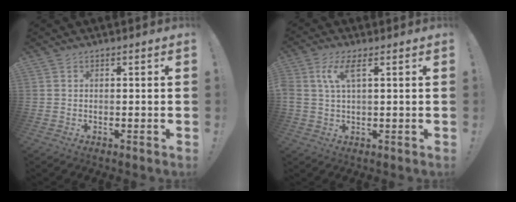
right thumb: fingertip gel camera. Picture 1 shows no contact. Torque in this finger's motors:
{"motor_torque": [1.05, 1.06, 0.04, 0.13, 0.07]}